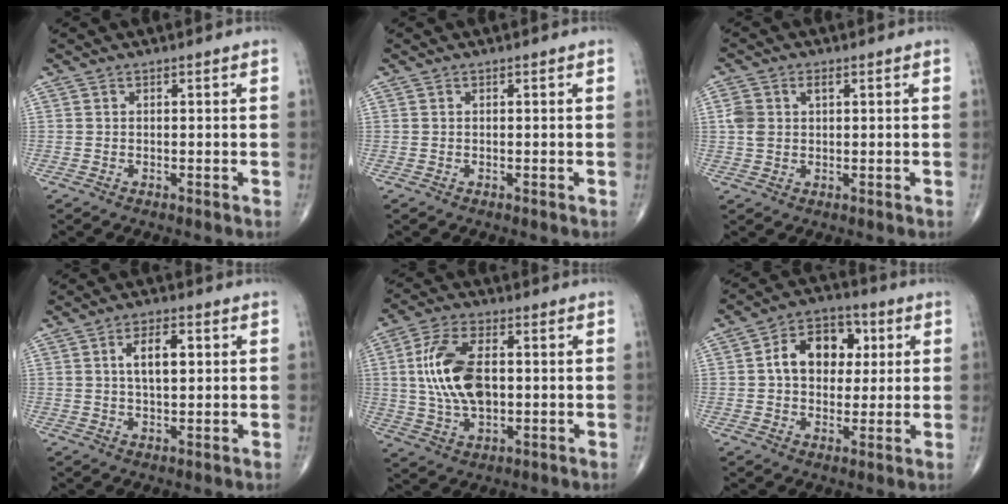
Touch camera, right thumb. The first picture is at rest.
{"total": 0.0}
{"total": 4.5, "force": [1.2, 2.9, 3.2], "torque": [-0.076, 0.009, 0.024]}
{"total": 6.2, "force": [1.5, 2.9, 5.3], "torque": [-0.081, -0.001, 0.023]}
{"total": 13.8, "force": [1.0, 7.4, 11.5], "torque": [-0.225, 0.007, 0.021]}
{"total": 12.3, "force": [2.3, 8.7, 8.3], "torque": [-0.092, 0.012, 0.029]}